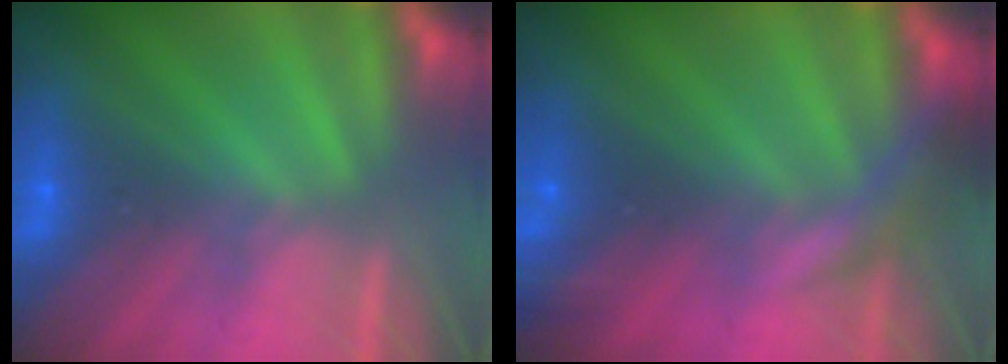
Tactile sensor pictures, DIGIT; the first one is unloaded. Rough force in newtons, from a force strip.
{"total": 7.8}